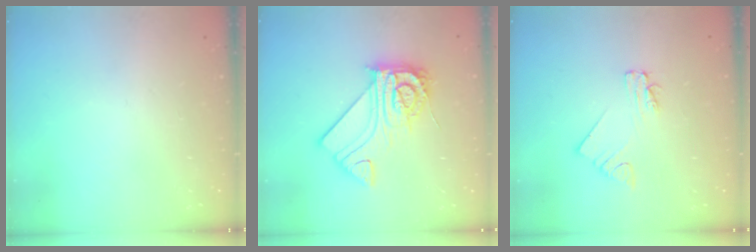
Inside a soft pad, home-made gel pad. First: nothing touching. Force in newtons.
{"total": 15.9, "press": 15.8, "slide": 0.7}
{"total": 2.0, "press": 2.0, "slide": 0.1}